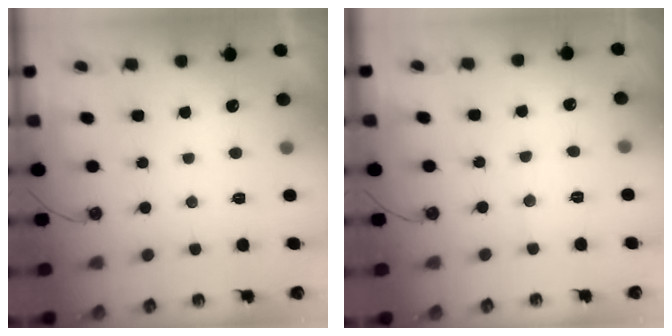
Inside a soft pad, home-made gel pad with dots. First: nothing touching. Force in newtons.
{"total": 5.8, "press": 5.7, "slide": 0.5}